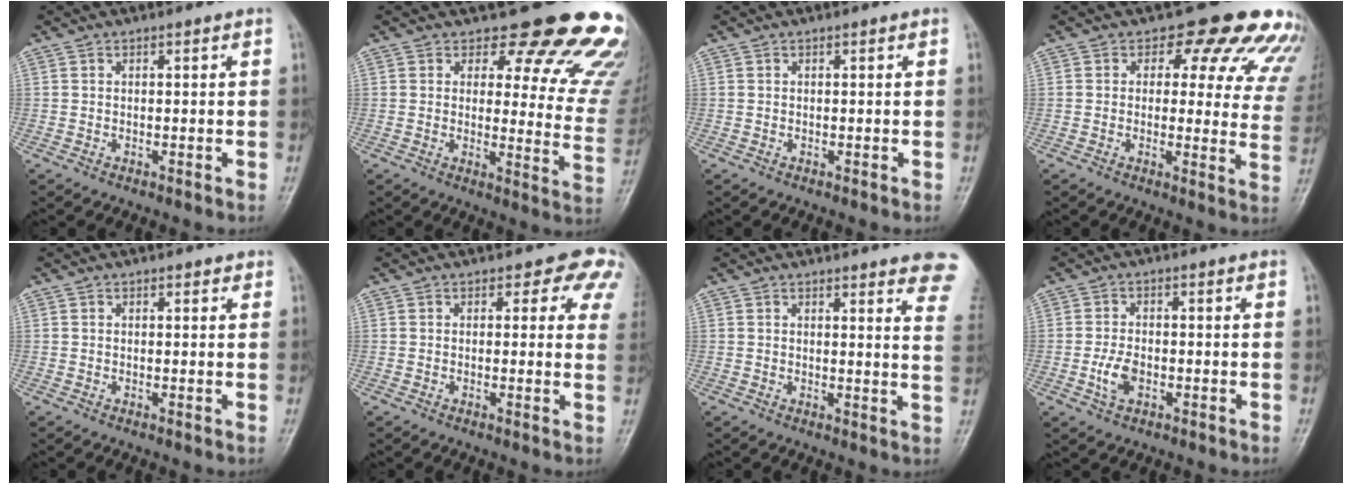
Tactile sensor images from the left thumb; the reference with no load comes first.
{"total": 18.4, "force": [16.0, 6.4, 6.4], "torque": [-0.017, -0.132, 0.163]}
{"total": 0.0}
{"total": 16.0, "force": [12.0, 7.6, 7.4], "torque": [-0.026, -0.058, 0.107]}
{"total": 1.0, "force": [0.7, 0.6, 0.4], "torque": [0.001, -0.004, 0.003]}
{"total": 6.4, "force": [4.0, 3.5, 3.5], "torque": [-0.001, -0.015, 0.024]}
{"total": 12.2, "force": [9.9, 2.3, 6.7], "torque": [-0.044, -0.044, 0.091]}
{"total": 4.2, "force": [-1.2, 2.5, 3.1], "torque": [-0.061, 0.005, -0.023]}